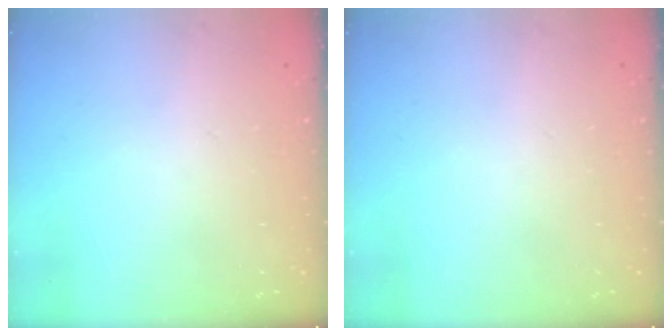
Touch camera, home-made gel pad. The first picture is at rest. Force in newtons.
{"total": 0.0}